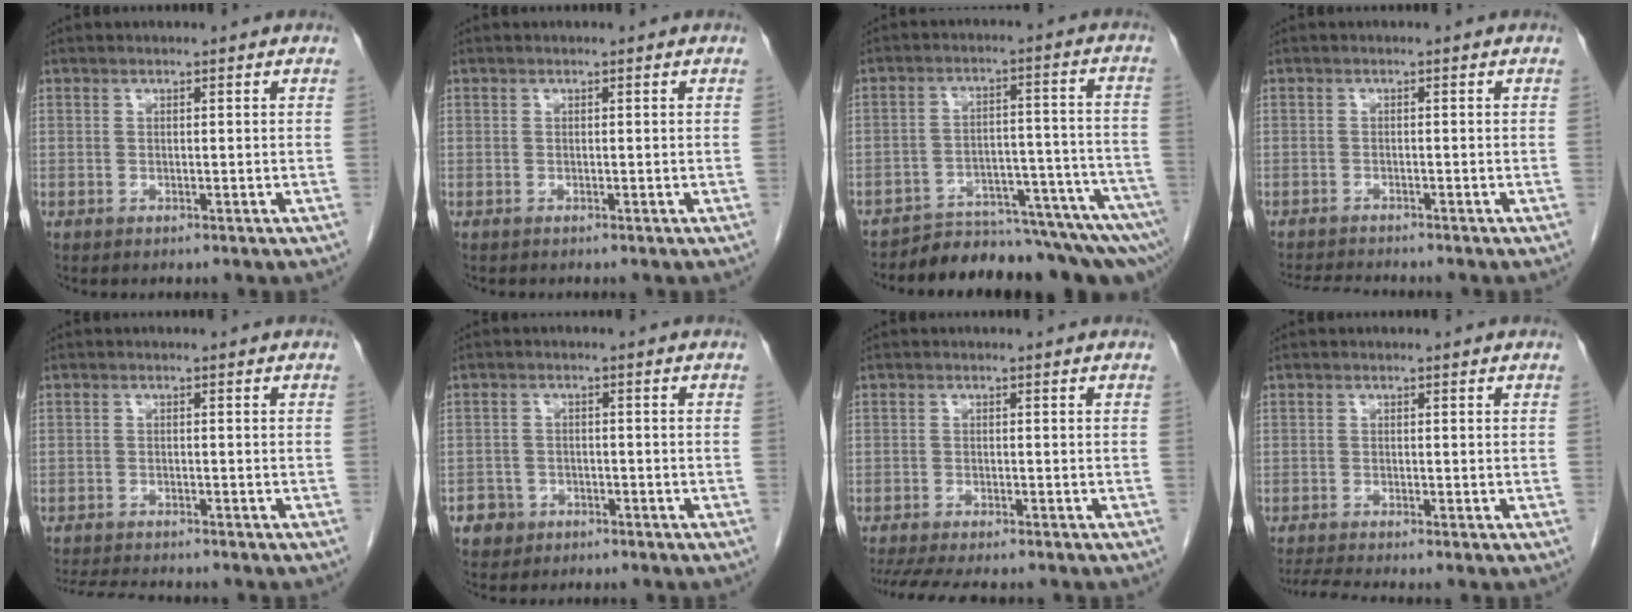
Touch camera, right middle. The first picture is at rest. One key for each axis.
{"total": 0.0}
{"total": 13.2, "fx": -12.5, "fy": 1.2, "fz": 4.2, "tx": -0.022, "ty": 0.038, "tz": -0.173}
{"total": 5.2, "fx": -4.9, "fy": 0.2, "fz": 1.5, "tx": -0.024, "ty": -0.014, "tz": -0.080}
{"total": 7.3, "fx": -6.7, "fy": 0.9, "fz": 2.6, "tx": -0.042, "ty": -0.011, "tz": -0.106}
{"total": 3.3, "fx": -2.1, "fy": 2.5, "fz": 0.0, "tx": -0.003, "ty": 0.012, "tz": -0.034}
{"total": 10.1, "fx": -8.7, "fy": 2.0, "fz": 4.8, "tx": -0.072, "ty": -0.013, "tz": -0.126}
{"total": 3.1, "fx": -2.8, "fy": -0.8, "fz": 1.1, "tx": -0.027, "ty": -0.015, "tz": -0.054}